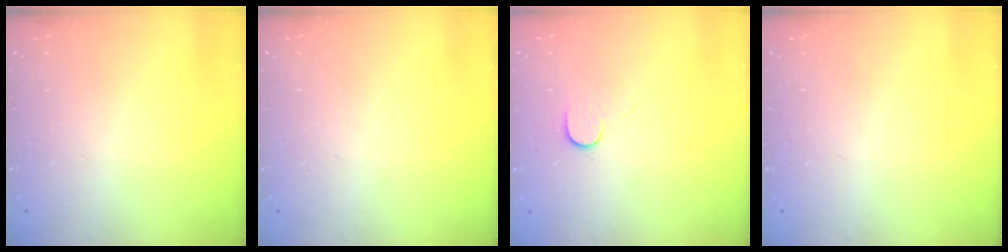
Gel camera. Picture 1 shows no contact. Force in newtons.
{"total": 0.0}
{"total": 4.8, "press": 4.7, "slide": 0.5}
{"total": 0.0}